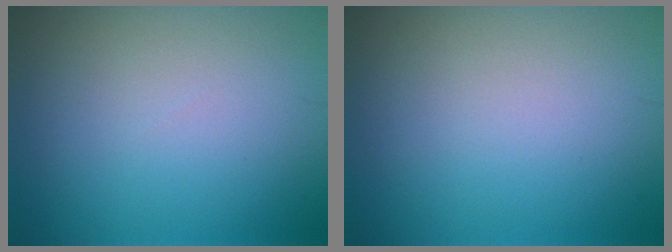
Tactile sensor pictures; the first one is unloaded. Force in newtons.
{"total": 0.0}